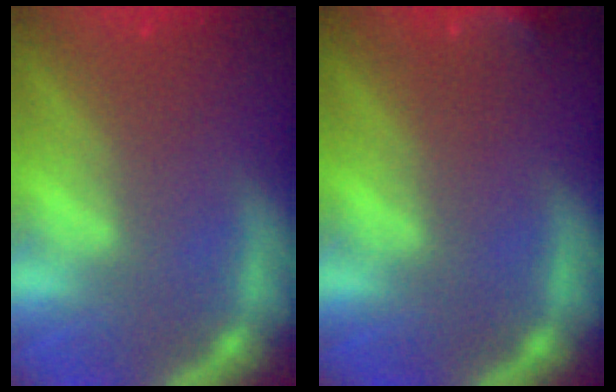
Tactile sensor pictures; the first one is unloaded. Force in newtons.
{"total": 3.0}